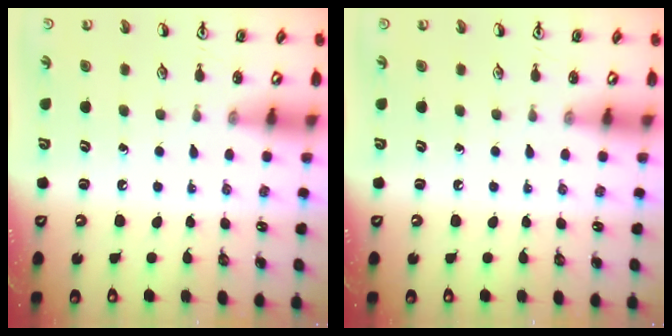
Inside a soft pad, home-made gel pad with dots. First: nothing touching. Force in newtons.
{"total": 0.0}